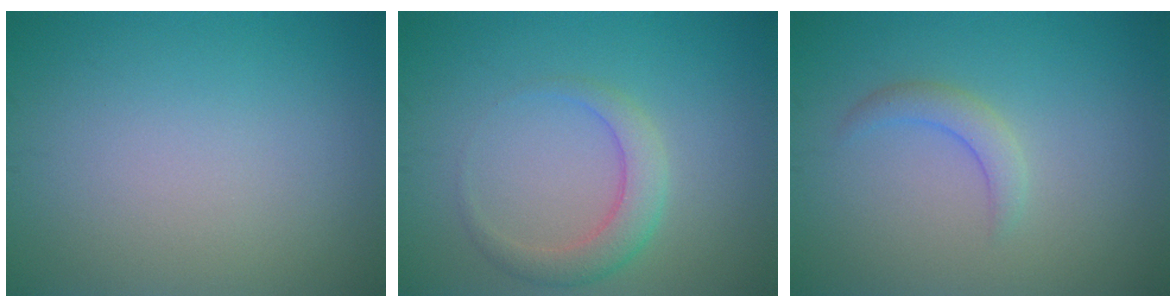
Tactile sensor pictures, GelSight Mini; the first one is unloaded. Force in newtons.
{"total": 2.9, "press": 2.9, "slide": 0.1}
{"total": 1.9, "press": 1.9, "slide": 0.1}